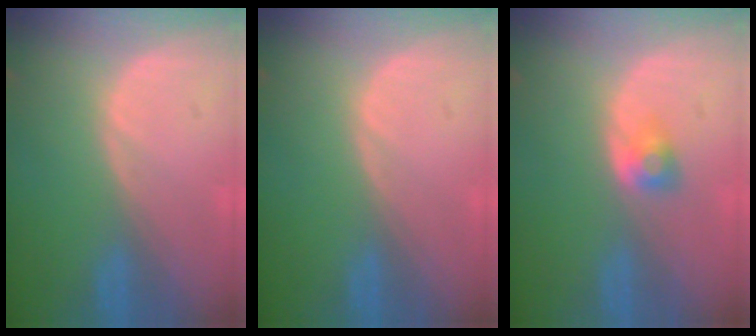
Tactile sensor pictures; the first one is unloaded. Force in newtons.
{"total": 0.0}
{"total": 2.7, "press": 2.4, "slide": 1.2}